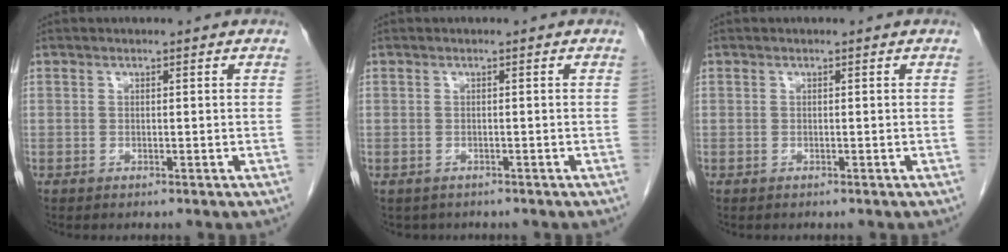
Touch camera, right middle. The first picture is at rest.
{"total": 2.0, "force": [-1.6, 1.3, 0.3], "torque": [-0.009, 0.001, -0.020]}
{"total": 0.0}